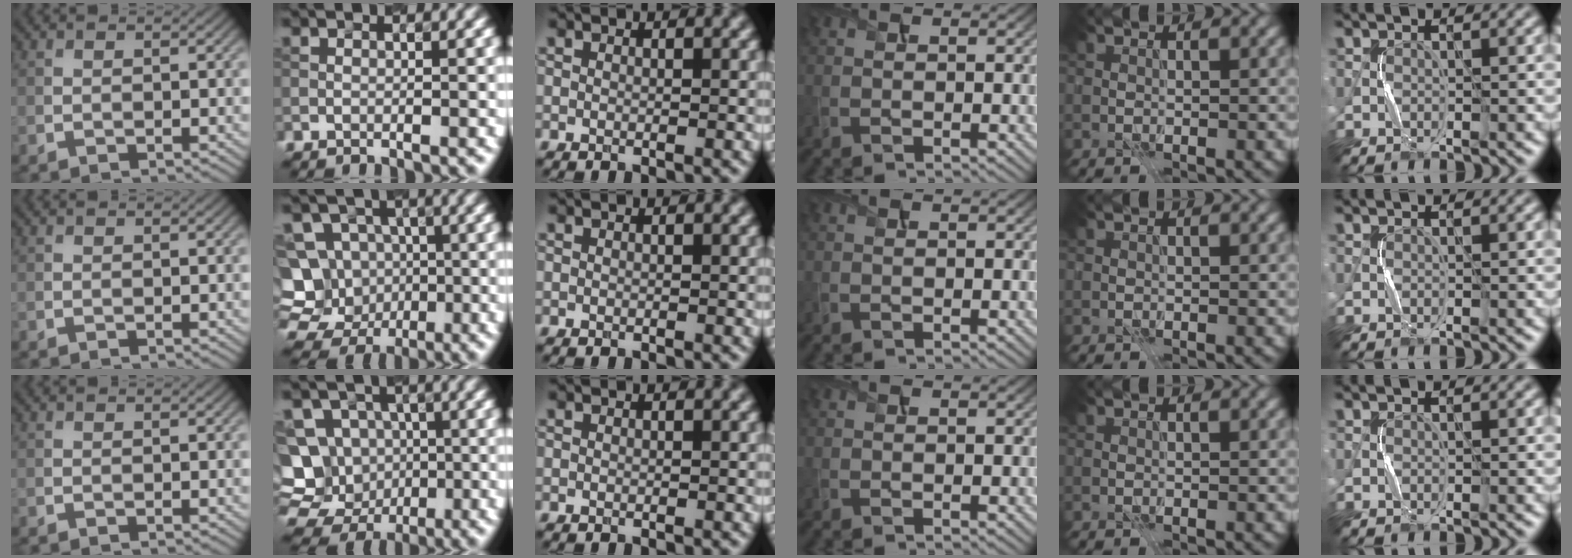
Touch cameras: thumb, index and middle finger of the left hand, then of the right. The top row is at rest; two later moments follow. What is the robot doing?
{"motion": "press", "object": "toy piano key"}